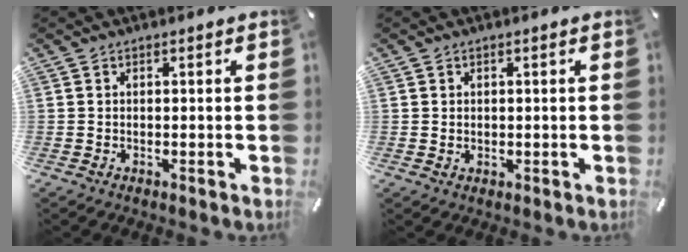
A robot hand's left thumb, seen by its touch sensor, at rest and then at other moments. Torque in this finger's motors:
{"motor_torque": [-0.03, -0.16, -0.04, 0.05, -0.02]}